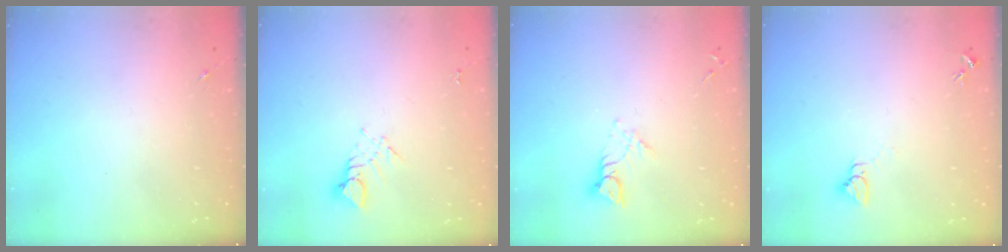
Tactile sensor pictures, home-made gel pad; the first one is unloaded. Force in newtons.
{"total": 3.2, "press": 3.2, "slide": 0.2}
{"total": 5.6, "press": 5.6, "slide": 0.5}
{"total": 2.7, "press": 2.7, "slide": 0.1}